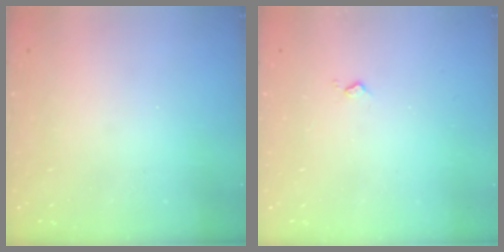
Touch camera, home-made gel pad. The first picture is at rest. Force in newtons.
{"total": 2.4, "press": 2.3, "slide": 0.5}